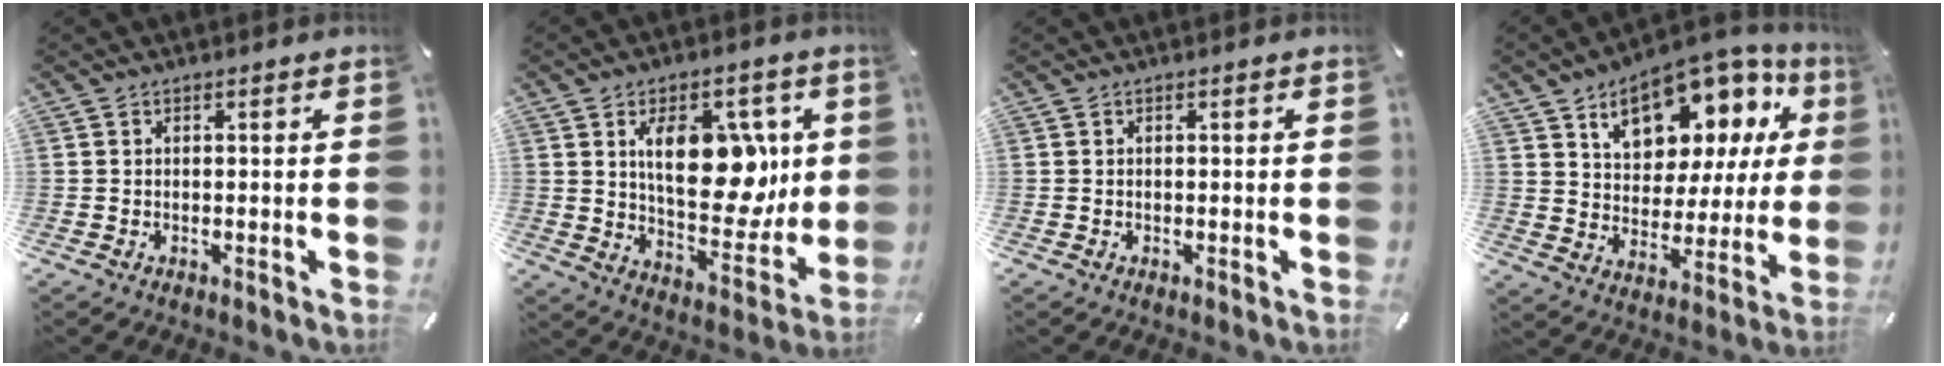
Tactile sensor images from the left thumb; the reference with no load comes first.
{"total": 17.5, "force": [5.1, 10.1, 13.4], "torque": [-0.191, -0.017, 0.090]}
{"total": 0.0}
{"total": 14.6, "force": [9.5, 8.8, 6.7], "torque": [-0.103, -0.069, 0.166]}